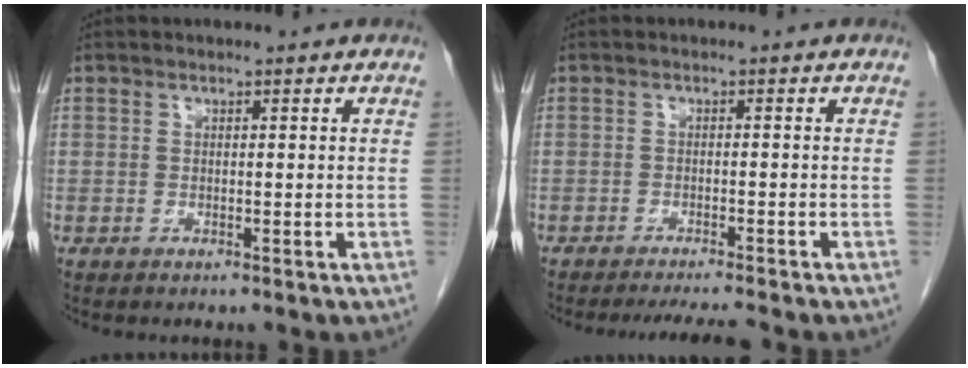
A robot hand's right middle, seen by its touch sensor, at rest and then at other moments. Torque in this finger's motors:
{"motor_torque": [0.28, -0.18, 0.04, 0.03]}